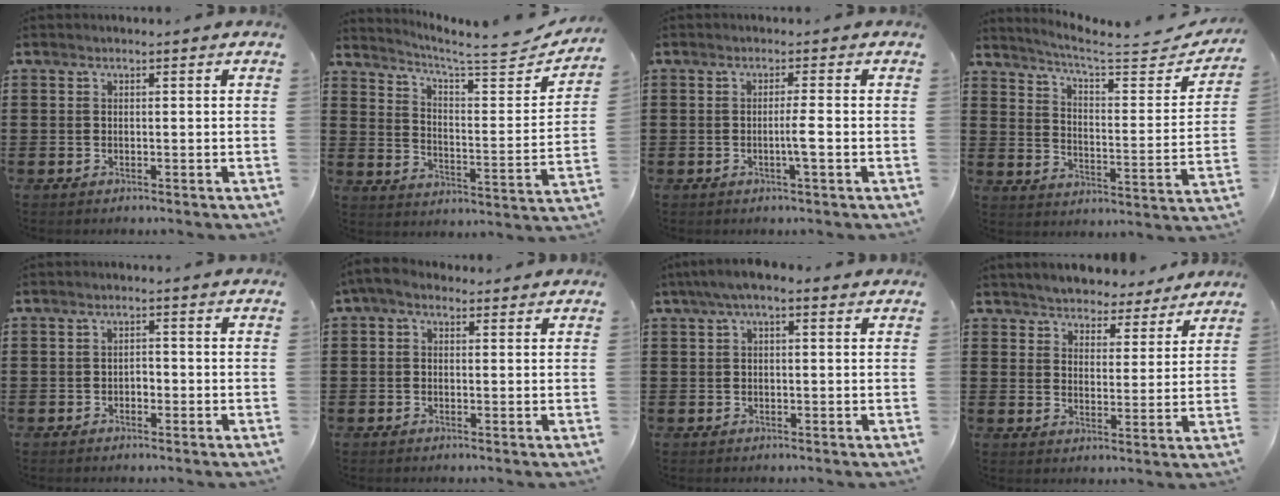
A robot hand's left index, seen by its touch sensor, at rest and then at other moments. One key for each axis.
{"total": 5.8, "fx": 5.1, "fy": 0.1, "fz": 2.7, "tx": -0.070, "ty": -0.042, "tz": 0.079}
{"total": 2.8, "fx": -0.6, "fy": -0.2, "fz": 2.8, "tx": -0.047, "ty": -0.005, "tz": -0.012}
{"total": 5.4, "fx": 4.6, "fy": 0.3, "fz": 2.8, "tx": -0.078, "ty": -0.031, "tz": 0.070}
{"total": 1.3, "fx": -0.5, "fy": 0.8, "fz": 0.8, "tx": -0.020, "ty": 0.002, "tz": -0.011}
{"total": 1.8, "fx": 0.6, "fy": 1.1, "fz": 1.4, "tx": -0.036, "ty": 0.003, "tz": 0.007}
{"total": 2.7, "fx": 0.9, "fy": 0.9, "fz": 2.4, "tx": -0.046, "ty": 0.006, "tz": 0.014}
{"total": 4.5, "fx": 4.4, "fy": 0.8, "fz": -0.4, "tx": -0.018, "ty": -0.023, "tz": 0.078}